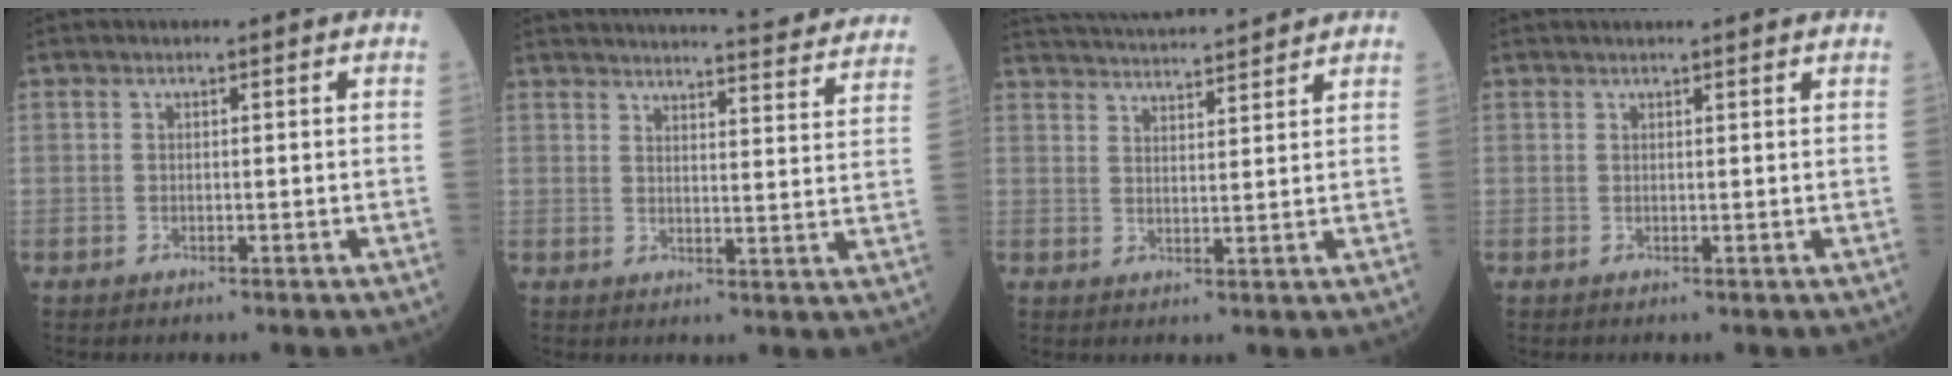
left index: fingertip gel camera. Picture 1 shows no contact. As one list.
[{"total": 23.9, "force": [22.5, 2.0, 7.6], "torque": [-0.103, -0.048, 0.264]}, {"total": 13.7, "force": [13.0, 0.7, 4.1], "torque": [-0.081, 0.026, 0.196]}, {"total": 3.0, "force": [2.8, 0.0, 1.2], "torque": [-0.015, 0.016, 0.034]}]